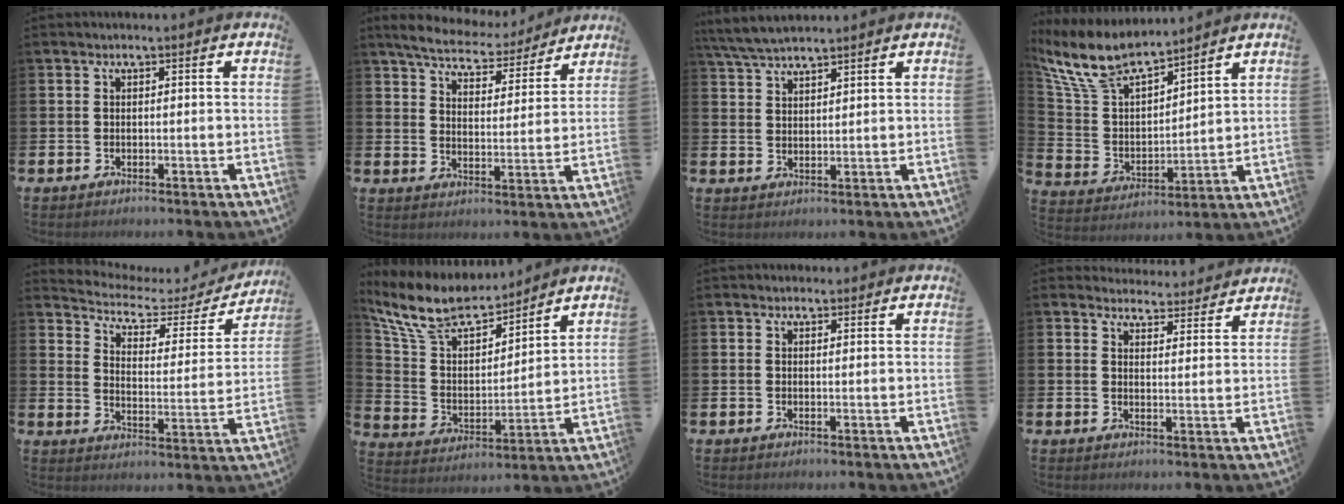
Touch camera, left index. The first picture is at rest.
{"total": 6.5, "force": [6.1, 1.4, 1.6], "torque": [-0.058, -0.039, 0.106]}
{"total": 4.8, "force": [4.5, 0.7, 1.4], "torque": [-0.043, -0.013, 0.084]}
{"total": 9.9, "force": [8.8, 2.6, 3.5], "torque": [-0.117, -0.049, 0.159]}
{"total": 4.6, "force": [3.6, 2.3, 1.7], "torque": [-0.051, -0.030, 0.049]}
{"total": 10.8, "force": [9.7, 3.2, 3.4], "torque": [-0.123, -0.056, 0.175]}
{"total": 1.0, "force": [0.9, 0.4, 0.0], "torque": [0.006, 0.003, 0.015]}
{"total": 4.0, "force": [3.9, 0.8, -0.2], "torque": [0.003, -0.034, 0.067]}